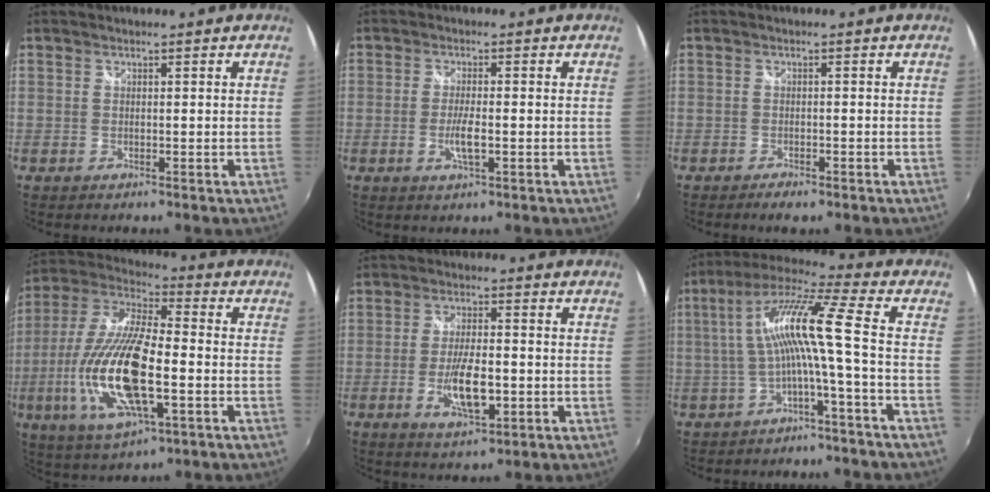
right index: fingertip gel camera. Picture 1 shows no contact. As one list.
[{"total": 4.1, "force": [-1.1, 0.9, 3.8], "torque": [-0.075, -0.006, -0.020]}, {"total": 2.7, "force": [-2.0, 0.9, 1.5], "torque": [-0.036, -0.008, -0.035]}, {"total": 21.4, "force": [-4.7, 7.2, 19.5], "torque": [-0.400, -0.022, -0.089]}, {"total": 8.8, "force": [-2.3, 3.0, 8.0], "torque": [-0.154, -0.009, -0.038]}, {"total": 12.1, "force": [-1.6, -0.5, 12.0], "torque": [-0.230, 0.015, -0.025]}]